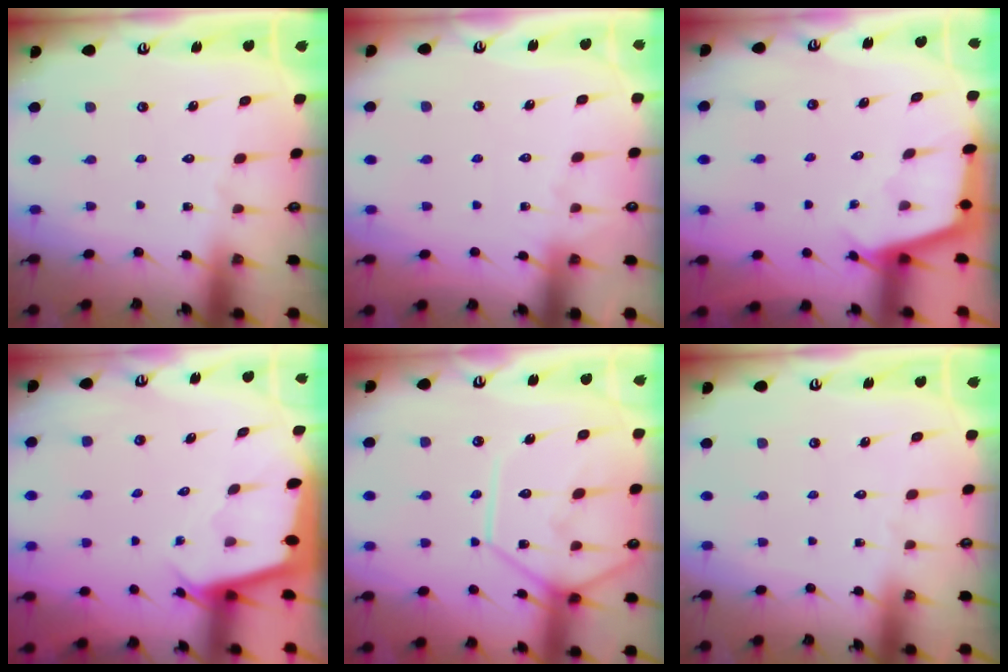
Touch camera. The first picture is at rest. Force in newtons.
{"total": 5.1, "press": 5.1, "slide": 0.6}
{"total": 2.5, "press": 2.5, "slide": 0.2}
{"total": 2.1, "press": 2.1, "slide": 0.1}
{"total": 14.2, "press": 14.1, "slide": 1.4}
{"total": 0.0}